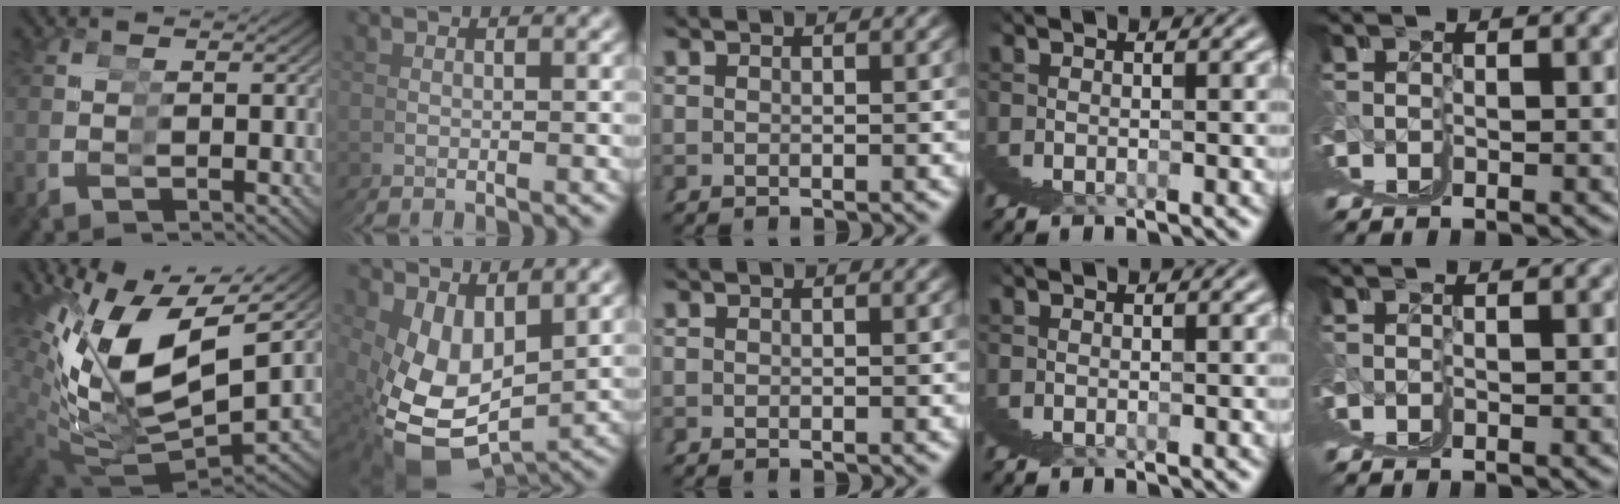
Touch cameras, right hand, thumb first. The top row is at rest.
{"thumb": {"total": 14.5, "force": [0.3, 9.3, 11.1], "torque": [-0.232, -0.040, 0.024]}, "index": {"total": 10.3, "force": [-1.8, 7.7, 6.6], "torque": [-0.160, -0.063, 0.007]}}